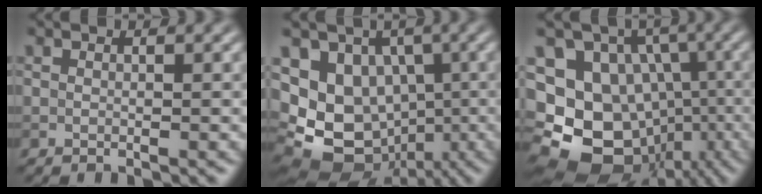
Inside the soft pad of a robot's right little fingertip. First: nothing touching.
{"total": 12.2, "force": [-0.5, 9.9, 7.2], "torque": [-0.119, -0.007, -0.008]}
{"total": 18.0, "force": [-4.9, 15.1, 8.6], "torque": [-0.176, -0.013, -0.074]}